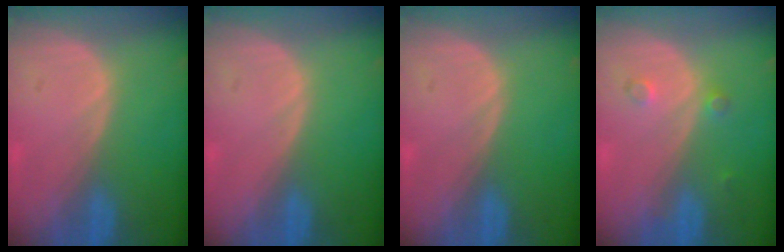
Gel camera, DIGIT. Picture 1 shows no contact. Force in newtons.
{"total": 0.0}
{"total": 0.0}
{"total": 2.1, "press": 1.8, "slide": 1.1}